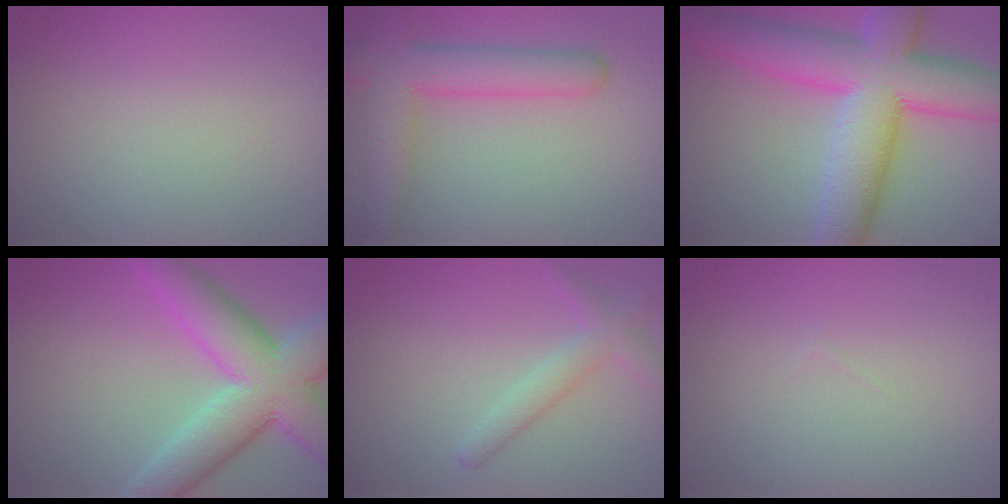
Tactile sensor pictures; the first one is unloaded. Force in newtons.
{"total": 6.8, "press": 6.8, "slide": 0.4}
{"total": 13.1, "press": 13.1, "slide": 0.2}
{"total": 8.9, "press": 8.8, "slide": 0.8}
{"total": 2.5, "press": 2.5, "slide": 0.2}
{"total": 0.0}